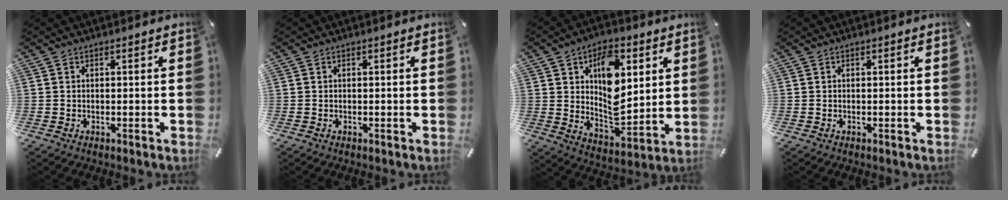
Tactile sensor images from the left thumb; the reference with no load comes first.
{"total": 0.0}
{"total": 14.0, "force": [4.6, 8.9, 9.8], "torque": [-0.146, -0.018, 0.079]}
{"total": 0.0}